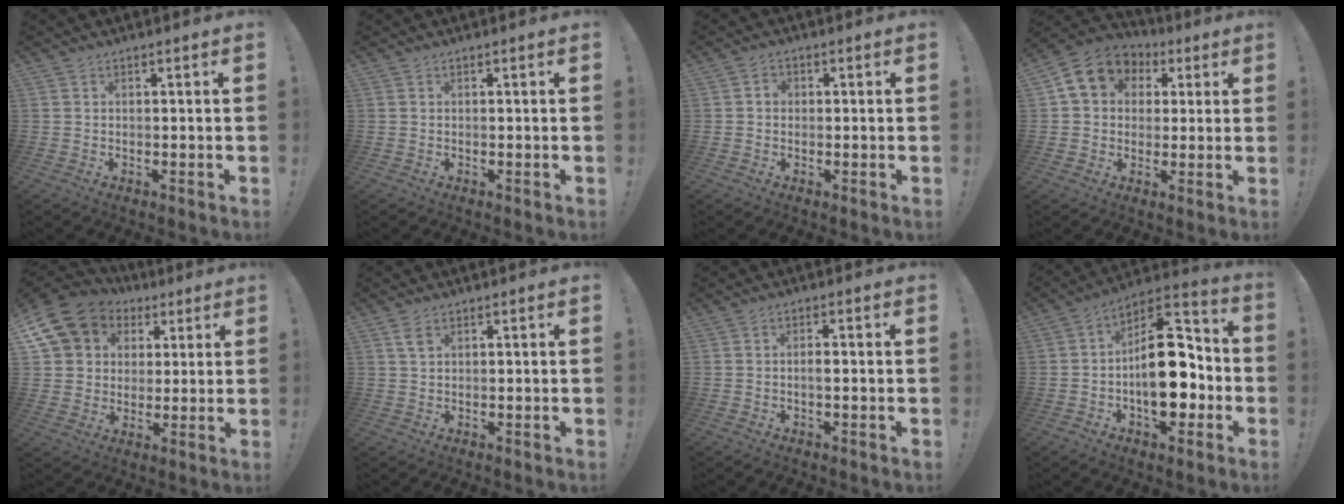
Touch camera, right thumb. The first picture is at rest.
{"total": 0.0}
{"total": 2.3, "force": [-0.5, 1.9, 1.2], "torque": [-0.021, 0.009, -0.009]}
{"total": 11.6, "force": [3.9, 9.5, 5.4], "torque": [-0.076, -0.008, 0.080]}
{"total": 14.0, "force": [6.1, 11.2, 5.5], "torque": [-0.091, -0.032, 0.131]}
{"total": 2.8, "force": [1.5, 1.4, 1.9], "torque": [-0.025, -0.006, 0.024]}
{"total": 1.9, "force": [-0.5, 0.5, 1.8], "torque": [-0.024, 0.001, -0.010]}
{"total": 19.4, "force": [-2.0, 11.3, 15.6], "torque": [-0.208, 0.017, -0.021]}